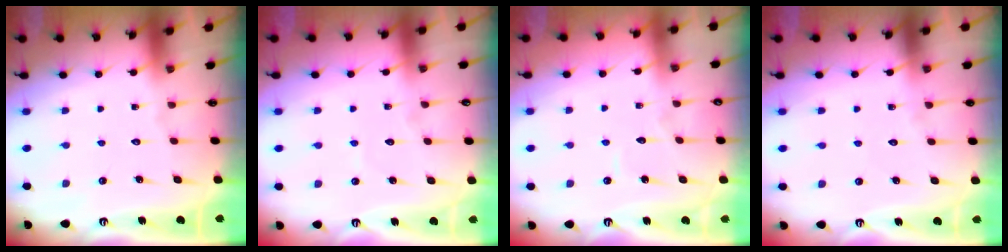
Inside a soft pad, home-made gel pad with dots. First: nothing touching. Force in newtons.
{"total": 2.6, "press": 2.6, "slide": 0.1}
{"total": 2.8, "press": 2.8, "slide": 0.3}
{"total": 3.3, "press": 3.3, "slide": 0.4}